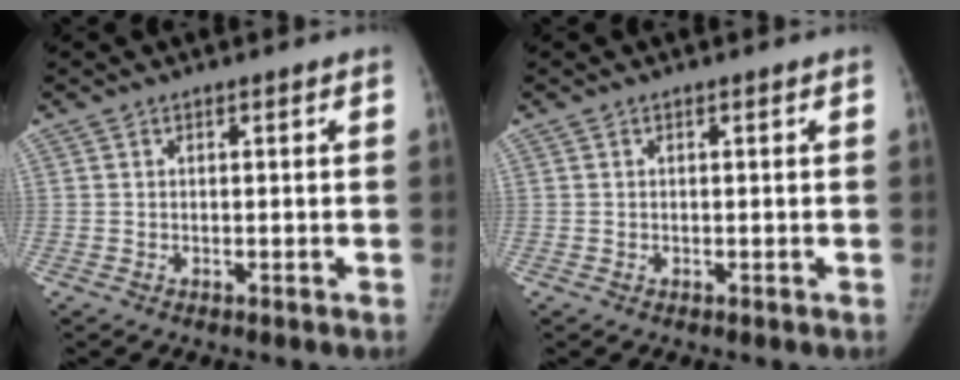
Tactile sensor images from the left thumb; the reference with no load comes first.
{"total": 0.0}